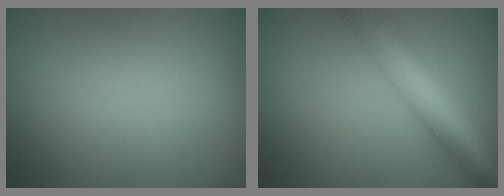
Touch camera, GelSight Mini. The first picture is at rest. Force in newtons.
{"total": 7.4, "press": 7.4, "slide": 0.3}